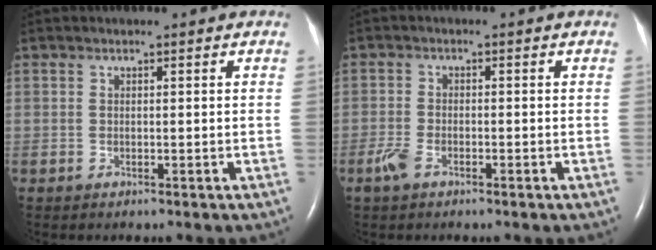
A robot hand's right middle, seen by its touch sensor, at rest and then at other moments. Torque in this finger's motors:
{"motor_torque": [-0.11, 0.02, 0.03, 0.02]}